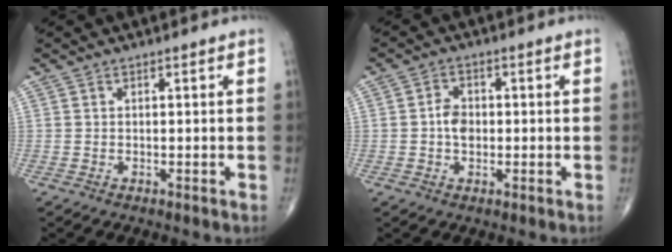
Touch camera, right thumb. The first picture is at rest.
{"total": 3.7, "force": [-0.3, 2.6, 2.6], "torque": [-0.037, 0.008, -0.011]}